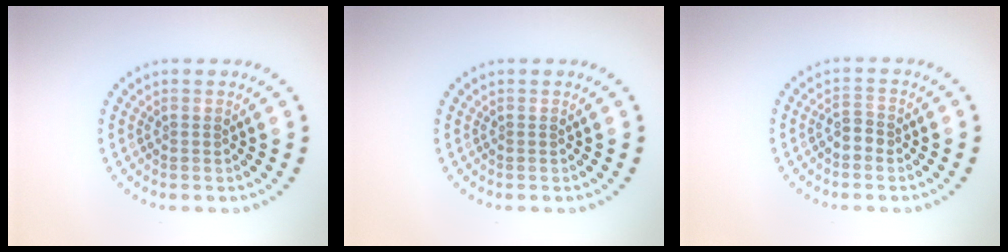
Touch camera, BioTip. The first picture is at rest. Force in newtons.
{"total": 0.0}
{"total": 1.3, "press": 1.2, "slide": 0.5}